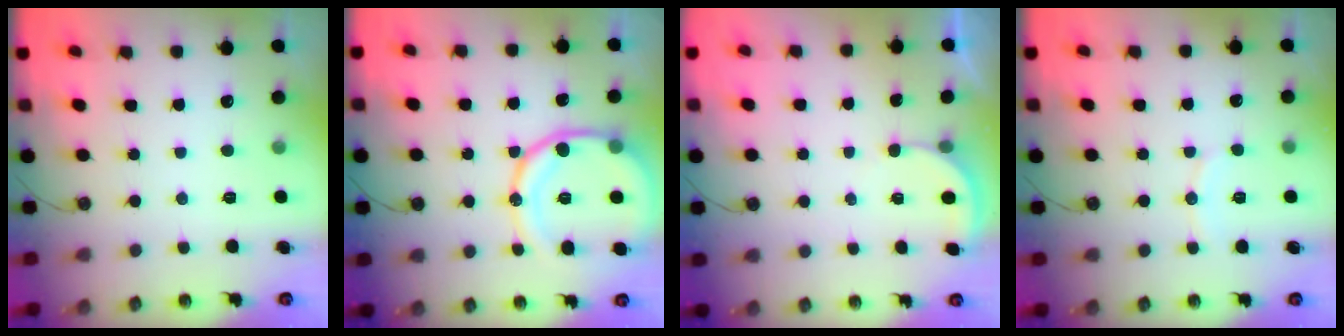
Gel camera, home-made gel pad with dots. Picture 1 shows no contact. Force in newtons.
{"total": 15.8, "press": 15.6, "slide": 1.9}
{"total": 2.3, "press": 2.3, "slide": 0.2}
{"total": 6.4, "press": 6.3, "slide": 0.4}